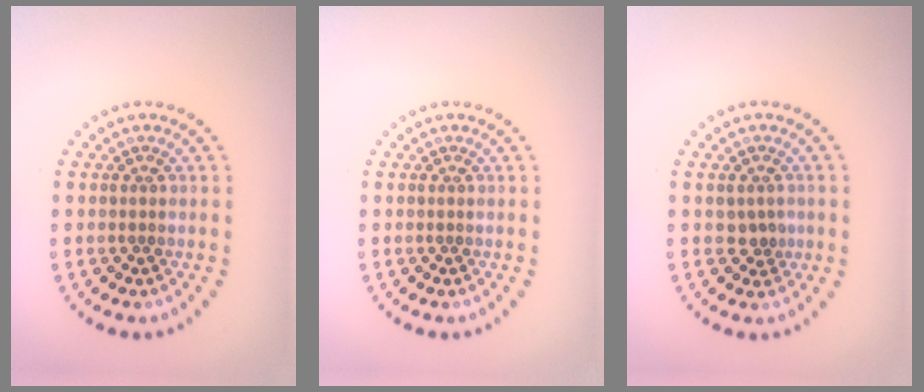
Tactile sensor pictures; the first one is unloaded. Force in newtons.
{"total": 0.0}
{"total": 1.3, "press": 1.2, "slide": 0.6}